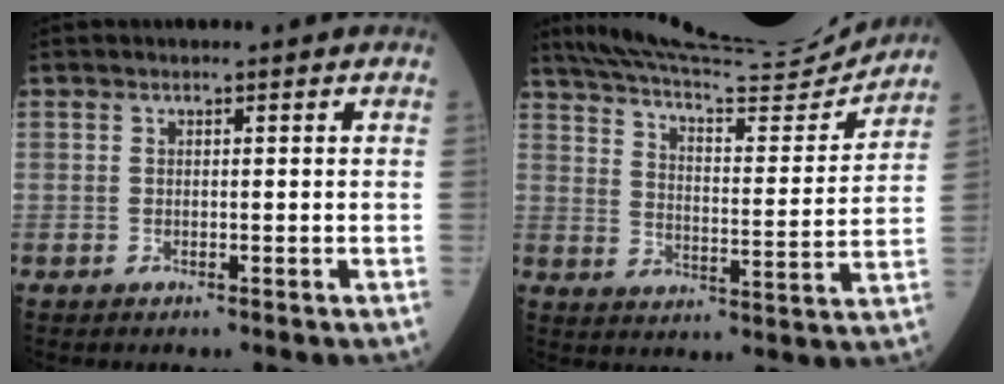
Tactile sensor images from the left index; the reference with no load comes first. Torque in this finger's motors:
{"motor_torque": [0.22, -0.50, -0.08, -0.01]}